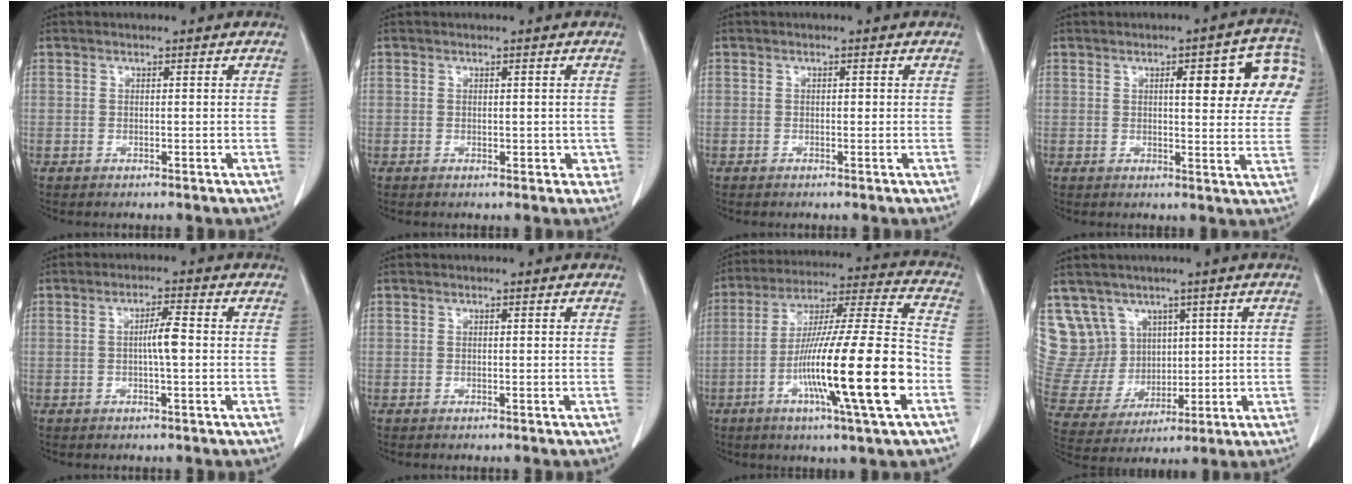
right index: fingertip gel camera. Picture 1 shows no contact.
{"total": 2.1, "force": [-0.2, 1.6, 1.3], "torque": [-0.004, 0.003, 0.000]}
{"total": 0.0}
{"total": 12.4, "force": [4.3, 3.2, 11.2], "torque": [-0.131, 0.019, 0.047]}
{"total": 3.3, "force": [-0.2, 0.2, 3.3], "torque": [-0.057, 0.002, -0.006]}
{"total": 0.0}
{"total": 20.9, "force": [-6.8, 0.3, 19.8], "torque": [-0.334, -0.012, -0.120]}
{"total": 11.9, "force": [6.4, 9.8, 1.8], "torque": [-0.063, 0.058, 0.155]}